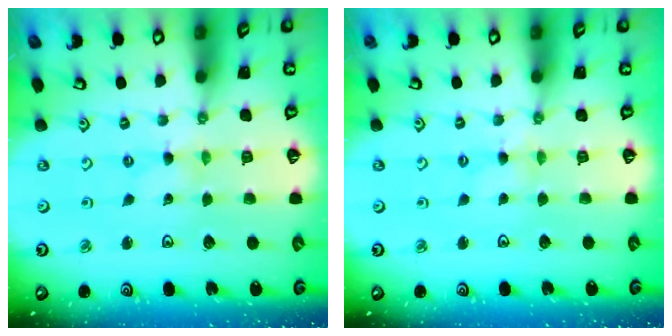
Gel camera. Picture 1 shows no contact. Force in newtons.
{"total": 2.1, "press": 2.1, "slide": 0.4}